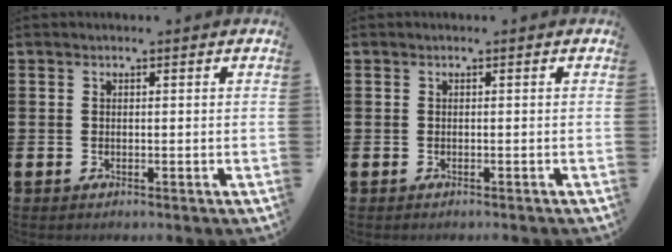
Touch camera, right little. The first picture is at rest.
{"total": 0.0}